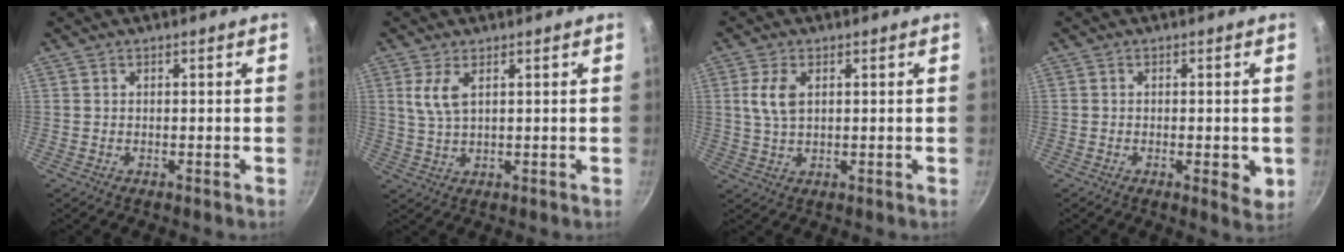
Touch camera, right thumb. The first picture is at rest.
{"total": 4.8, "force": [1.9, 1.8, 4.0], "torque": [-0.085, -0.009, 0.042]}
{"total": 5.3, "force": [1.5, 2.8, 4.3], "torque": [-0.086, -0.001, 0.028]}
{"total": 4.3, "force": [-0.9, 1.5, 3.9], "torque": [-0.051, -0.010, -0.013]}